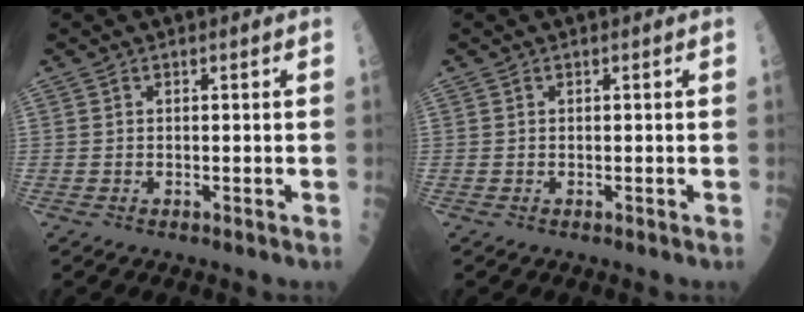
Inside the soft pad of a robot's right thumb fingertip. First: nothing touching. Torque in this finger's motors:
{"motor_torque": [0.00, 0.00, -0.04, -0.03, 0.00]}